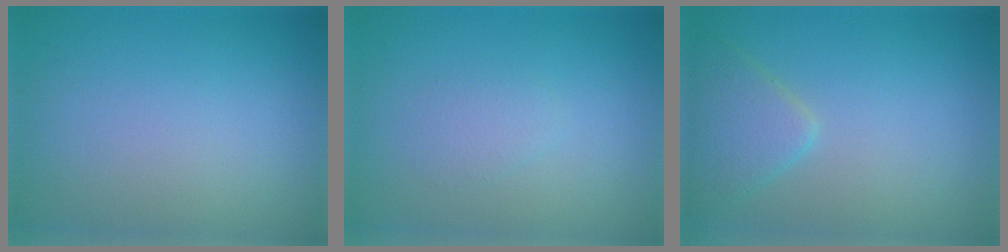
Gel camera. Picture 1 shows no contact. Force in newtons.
{"total": 1.1, "press": 1.1, "slide": 0.1}
{"total": 2.7, "press": 2.7, "slide": 0.2}